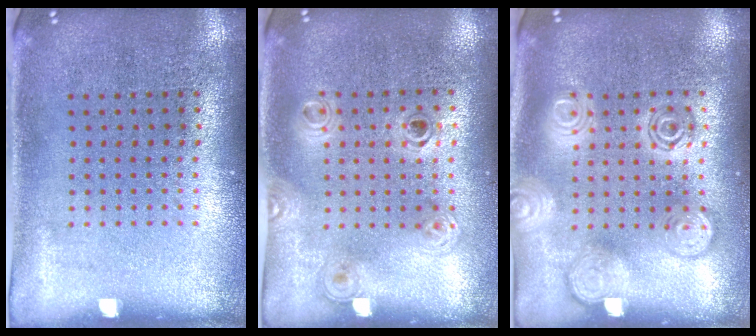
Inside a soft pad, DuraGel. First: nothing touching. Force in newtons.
{"total": 1.1, "press": 1.0, "slide": 0.4}
{"total": 2.0, "press": 2.0, "slide": 0.2}